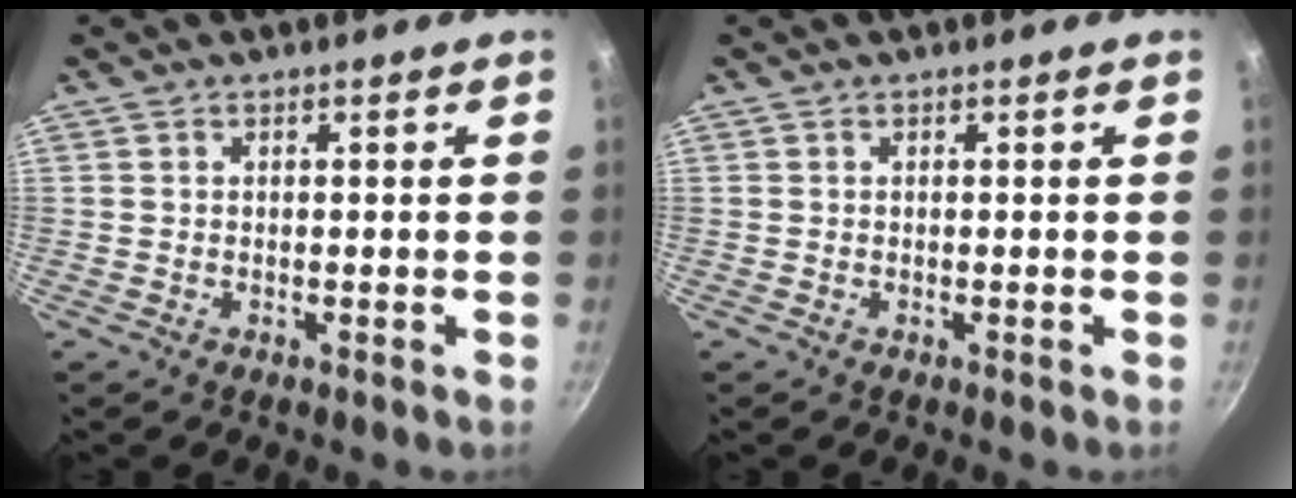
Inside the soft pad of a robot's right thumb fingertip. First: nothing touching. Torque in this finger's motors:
{"motor_torque": [0.00, 0.00, 0.00, 0.00, 0.00]}